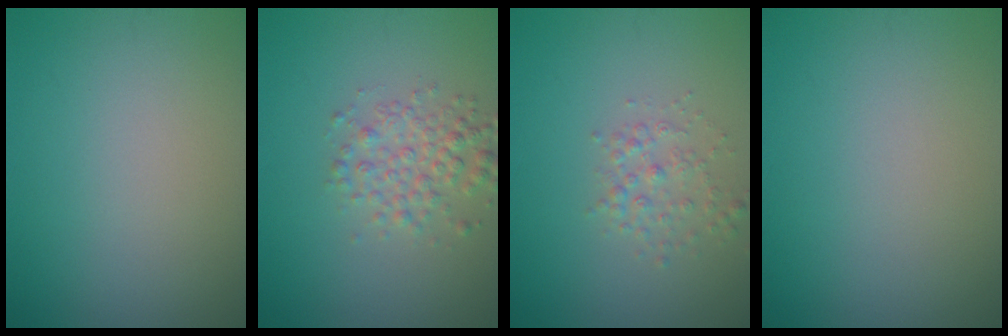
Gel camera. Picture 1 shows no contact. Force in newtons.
{"total": 2.9, "press": 2.9, "slide": 0.0}
{"total": 1.9, "press": 1.9, "slide": 0.1}
{"total": 0.0}